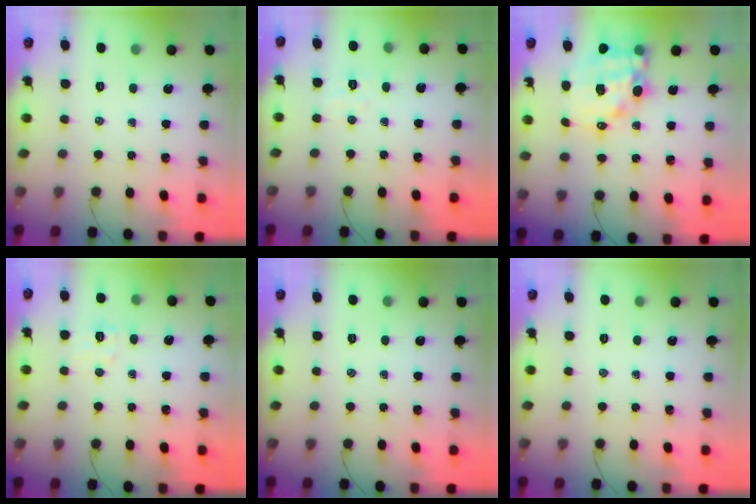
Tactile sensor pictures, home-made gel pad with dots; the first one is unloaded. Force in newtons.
{"total": 3.8, "press": 3.7, "slide": 1.0}
{"total": 14.5, "press": 14.0, "slide": 3.9}
{"total": 5.6, "press": 5.5, "slide": 1.0}
{"total": 0.0}
{"total": 0.0}